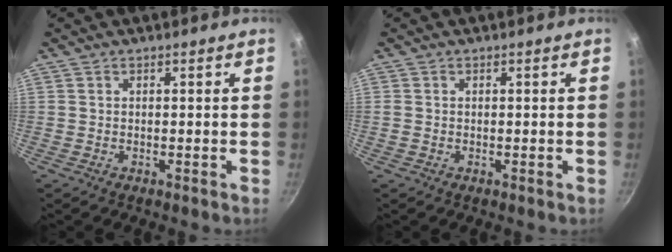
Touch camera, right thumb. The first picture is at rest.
{"total": 0.6, "force": [0.0, 0.6, 0.2], "torque": [-0.005, 0.001, 0.000]}